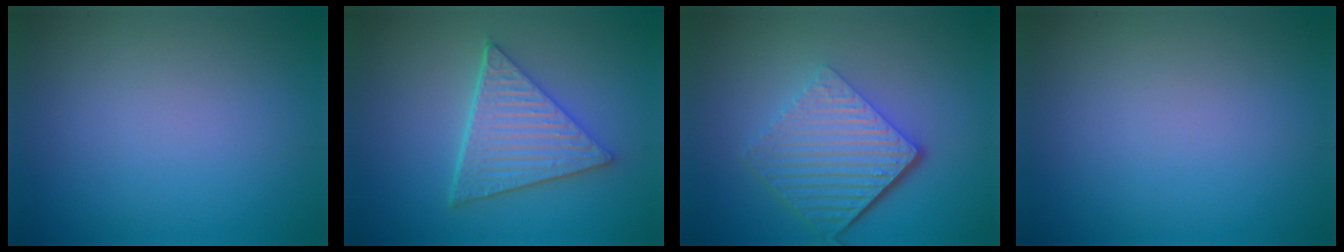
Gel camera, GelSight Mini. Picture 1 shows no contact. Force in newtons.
{"total": 5.9, "press": 4.4, "slide": 3.8}
{"total": 6.4, "press": 4.3, "slide": 4.8}
{"total": 0.0}